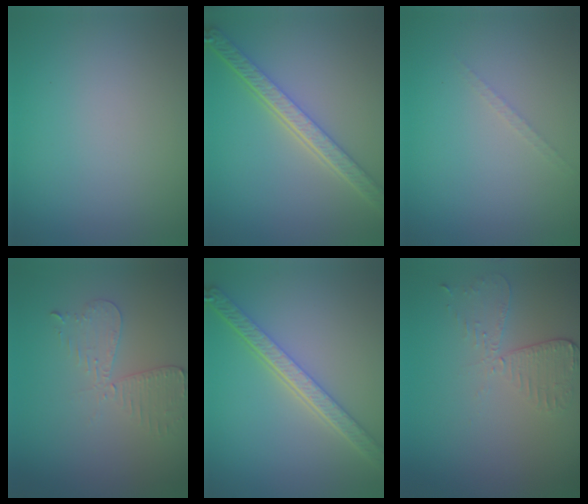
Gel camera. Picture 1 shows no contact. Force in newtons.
{"total": 5.3, "press": 4.1, "slide": 3.4}
{"total": 0.8, "press": 0.8, "slide": 0.0}
{"total": 2.7, "press": 2.4, "slide": 1.1}
{"total": 5.2, "press": 4.0, "slide": 3.3}
{"total": 2.9, "press": 2.6, "slide": 1.3}